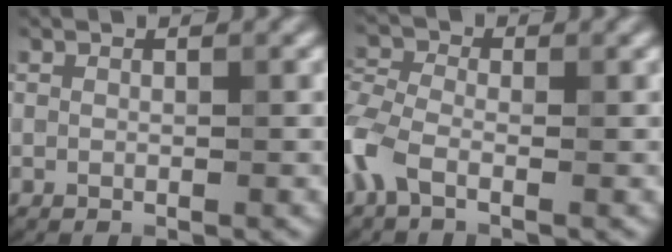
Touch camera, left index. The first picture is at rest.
{"total": 4.0, "force": [-1.9, 2.0, 2.8], "torque": [-0.075, 0.003, -0.058]}